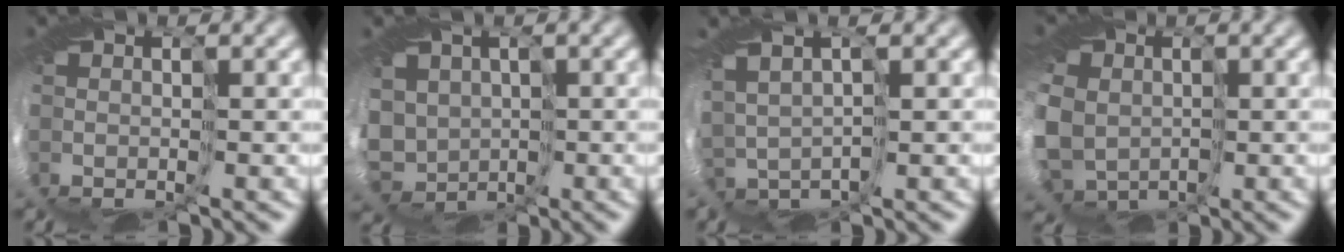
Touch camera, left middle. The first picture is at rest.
{"total": 4.3, "force": [0.3, 4.3, 0.4], "torque": [-0.039, -0.002, 0.003]}
{"total": 2.3, "force": [1.9, 1.0, 0.6], "torque": [-0.034, 0.019, 0.049]}
{"total": 10.3, "force": [-0.2, 9.3, 4.4], "torque": [-0.138, -0.024, -0.027]}